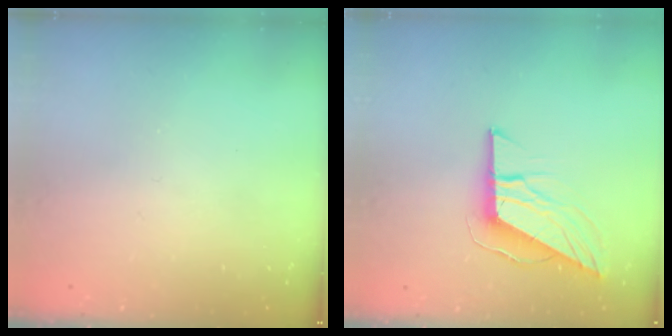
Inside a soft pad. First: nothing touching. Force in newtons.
{"total": 9.4, "press": 9.4, "slide": 0.6}